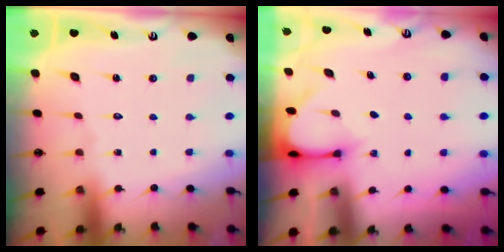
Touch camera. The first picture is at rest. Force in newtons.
{"total": 3.4, "press": 3.4, "slide": 0.3}